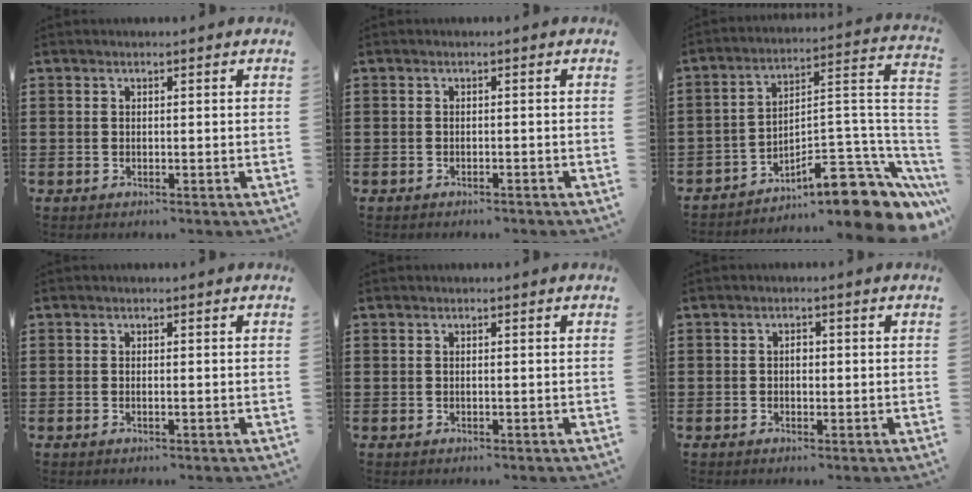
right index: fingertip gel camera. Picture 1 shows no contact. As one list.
[{"total": 0.8, "force": [-0.8, 0.1, 0.1], "torque": [-0.004, -0.001, -0.017]}, {"total": 10.7, "force": [-7.9, 3.3, 6.5], "torque": [-0.074, 0.001, -0.145]}, {"total": 0.5, "force": [-0.2, 0.0, 0.5], "torque": [-0.008, -0.002, -0.003]}, {"total": 0.0}, {"total": 1.4, "force": [-0.1, 0.8, 1.1], "torque": [-0.022, 0.002, -0.003]}]